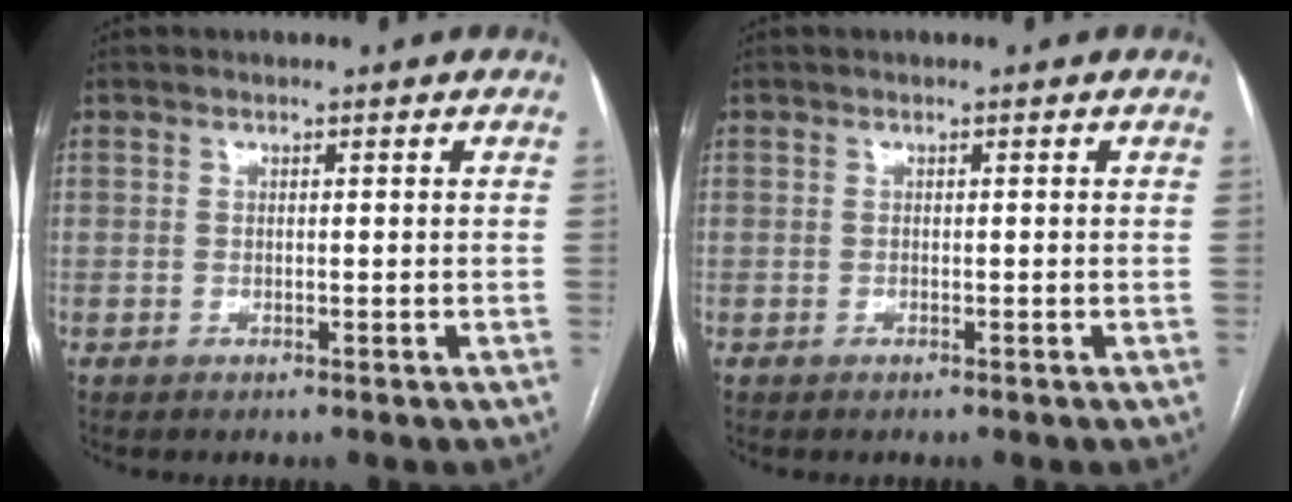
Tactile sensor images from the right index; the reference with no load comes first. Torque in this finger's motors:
{"motor_torque": [0.00, 0.06, -0.03, 0.00]}